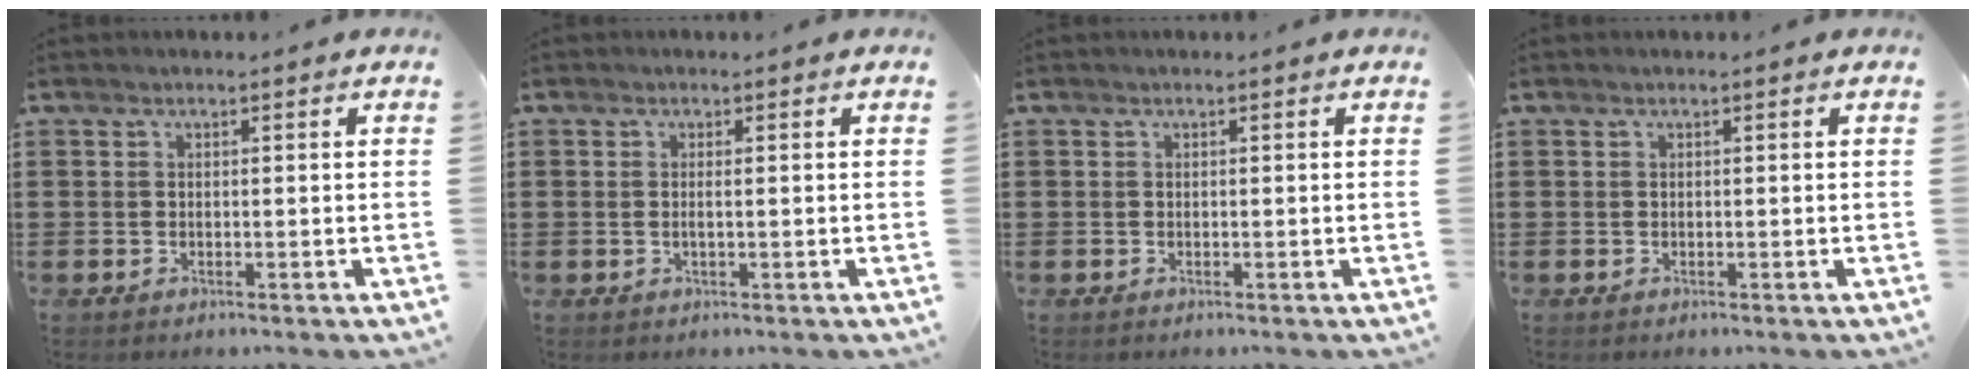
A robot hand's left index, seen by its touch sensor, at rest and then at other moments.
{"total": 0.9, "force": [0.1, -0.1, 0.9], "torque": [-0.017, -0.005, 0.003]}
{"total": 0.0}
{"total": 0.0}